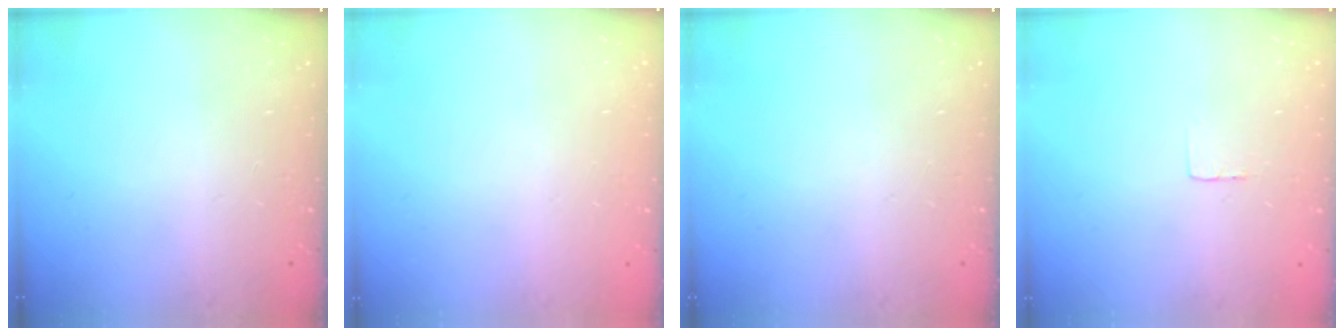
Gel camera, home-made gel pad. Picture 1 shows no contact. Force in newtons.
{"total": 0.0}
{"total": 0.0}
{"total": 2.3, "press": 2.3, "slide": 0.1}